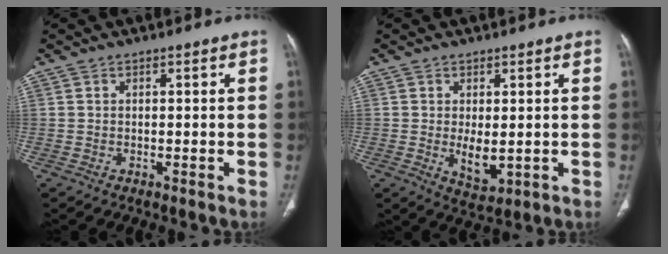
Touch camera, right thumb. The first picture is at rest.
{"total": 4.6, "force": [-0.2, 2.4, 4.0], "torque": [-0.057, -0.013, 0.011]}